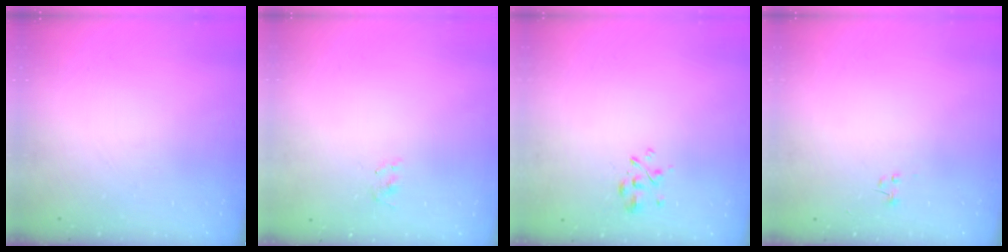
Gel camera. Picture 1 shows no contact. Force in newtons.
{"total": 1.0, "press": 0.6, "slide": 0.8}
{"total": 2.7, "press": 2.5, "slide": 1.0}
{"total": 0.6, "press": 0.6, "slide": 0.2}